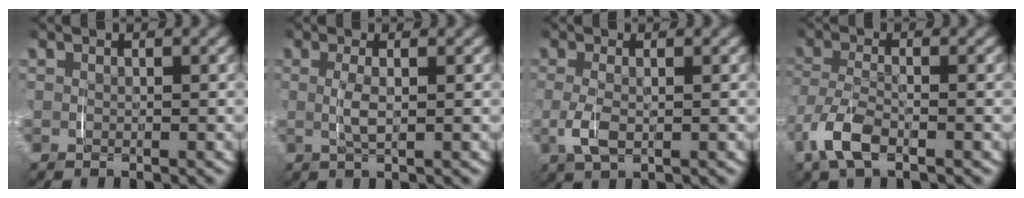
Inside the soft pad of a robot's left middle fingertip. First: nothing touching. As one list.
[{"total": 1.6, "force": [-0.3, -0.1, 1.5], "torque": [-0.036, -0.006, 0.000]}, {"total": 1.9, "force": [-0.7, 0.5, 1.7], "torque": [-0.049, -0.010, -0.007]}, {"total": 3.6, "force": [-2.7, 0.8, 2.2], "torque": [-0.055, -0.012, -0.045]}]